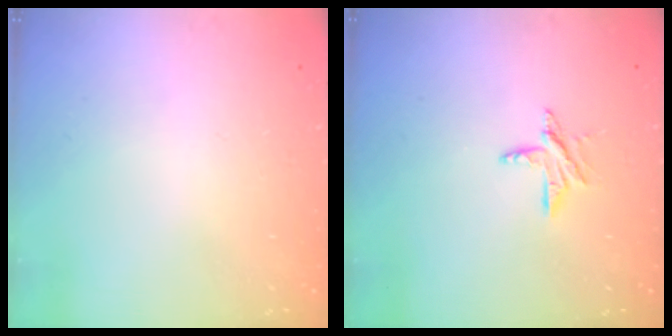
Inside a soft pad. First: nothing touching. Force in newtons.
{"total": 6.7, "press": 6.7, "slide": 0.6}